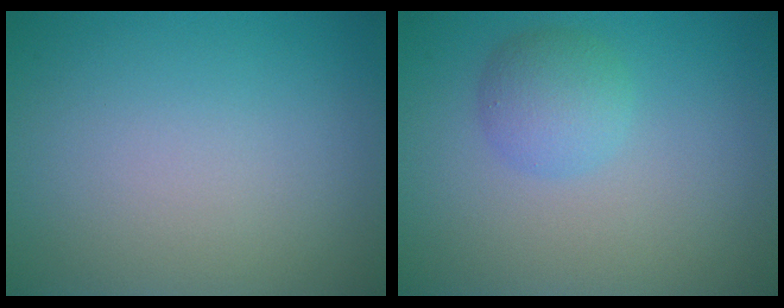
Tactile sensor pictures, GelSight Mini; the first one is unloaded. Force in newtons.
{"total": 2.7, "press": 2.7, "slide": 0.1}